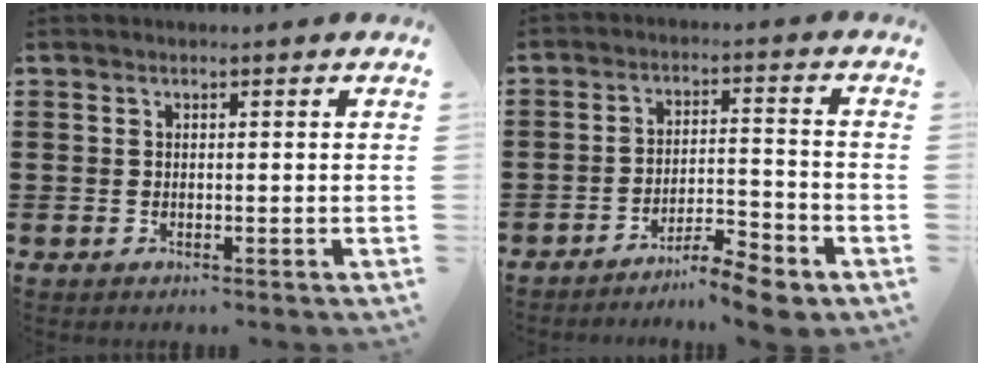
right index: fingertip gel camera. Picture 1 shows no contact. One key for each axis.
{"total": 6.2, "fx": -5.8, "fy": 0.5, "fz": 2.3, "tx": -0.036, "ty": 0.005, "tz": -0.109}